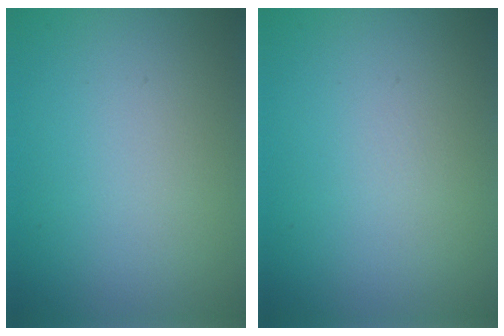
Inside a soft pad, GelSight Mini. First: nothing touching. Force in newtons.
{"total": 0.0}